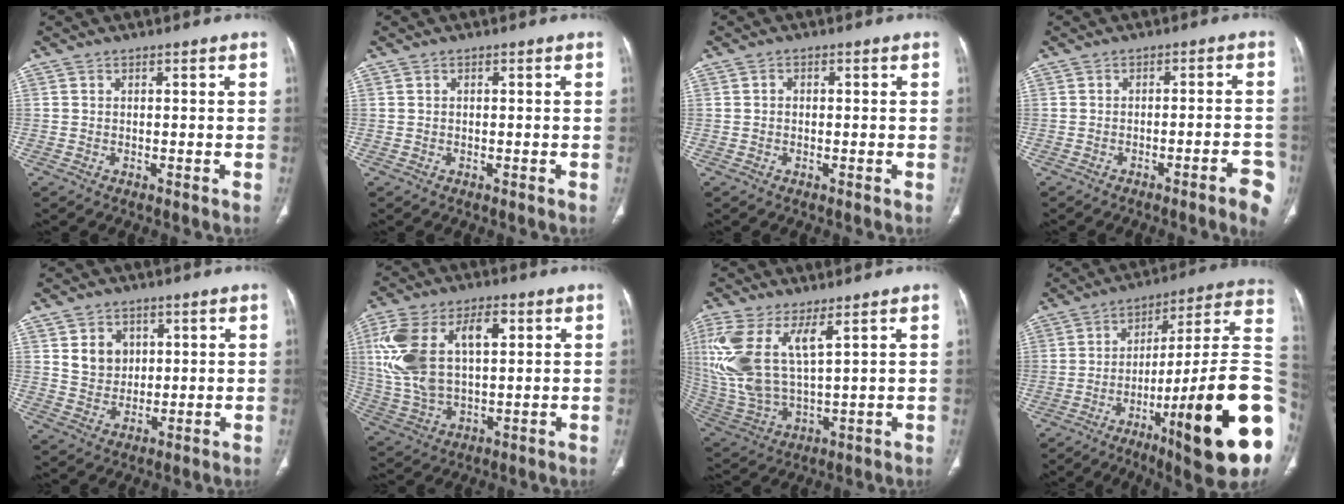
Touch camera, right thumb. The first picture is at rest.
{"total": 0.0}
{"total": 0.9, "force": [-0.1, 0.8, 0.5], "torque": [0.002, 0.002, -0.004]}
{"total": 6.2, "force": [-3.3, 0.7, 5.2], "torque": [-0.065, 0.019, -0.038]}
{"total": 6.2, "force": [2.0, 5.2, 2.8], "torque": [-0.022, -0.012, 0.043]}
{"total": 18.0, "force": [4.3, 10.0, 14.3], "torque": [-0.287, 0.009, 0.084]}
{"total": 15.6, "force": [6.2, 6.4, 12.8], "torque": [-0.293, -0.019, 0.138]}
{"total": 30.3, "force": [-8.6, 5.1, 28.6], "torque": [-0.348, 0.032, -0.130]}